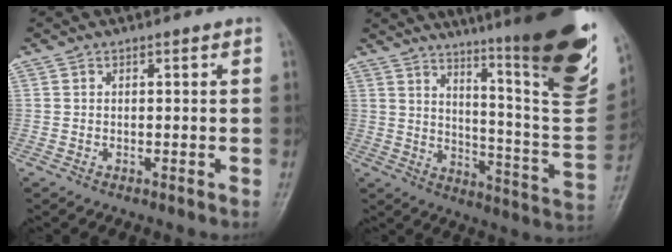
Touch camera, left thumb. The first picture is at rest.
{"total": 28.8, "force": [18.5, 3.6, 21.8], "torque": [-0.271, -0.101, 0.259]}